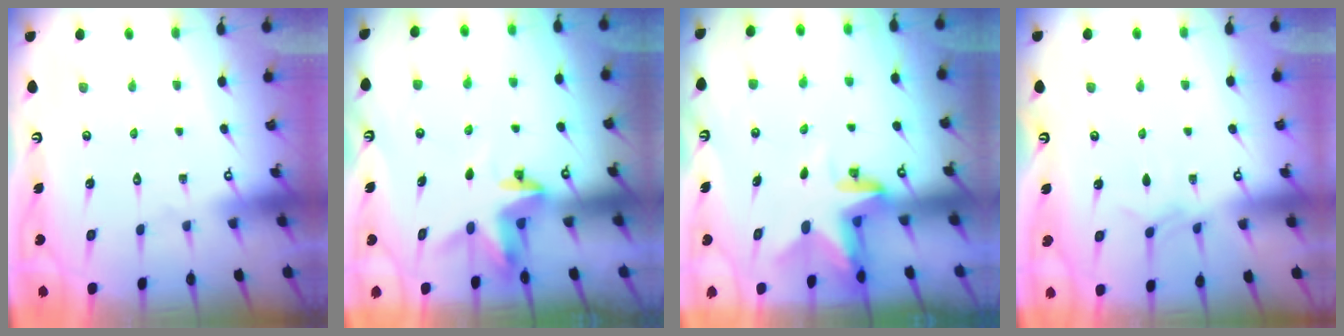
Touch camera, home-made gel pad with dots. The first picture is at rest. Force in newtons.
{"total": 3.2, "press": 3.2, "slide": 0.1}
{"total": 3.0, "press": 2.9, "slide": 0.5}
{"total": 4.5, "press": 4.5, "slide": 0.3}